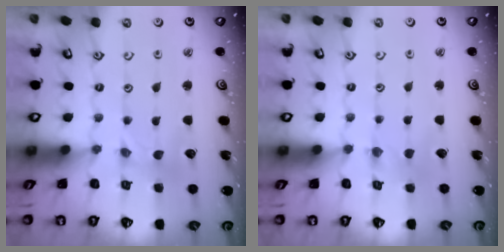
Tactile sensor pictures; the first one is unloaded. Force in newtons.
{"total": 0.6, "press": 0.5, "slide": 0.1}